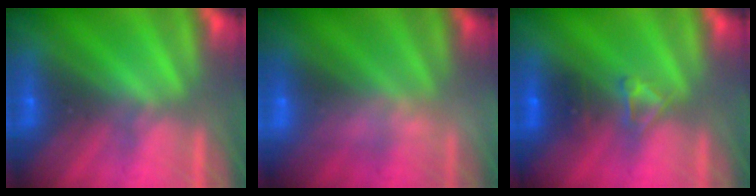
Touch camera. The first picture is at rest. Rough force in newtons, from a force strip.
{"total": 2.4}
{"total": 2.9}